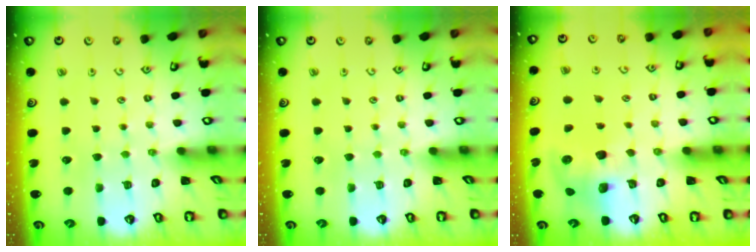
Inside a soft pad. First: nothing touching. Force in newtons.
{"total": 0.0}
{"total": 9.2, "press": 9.1, "slide": 1.4}